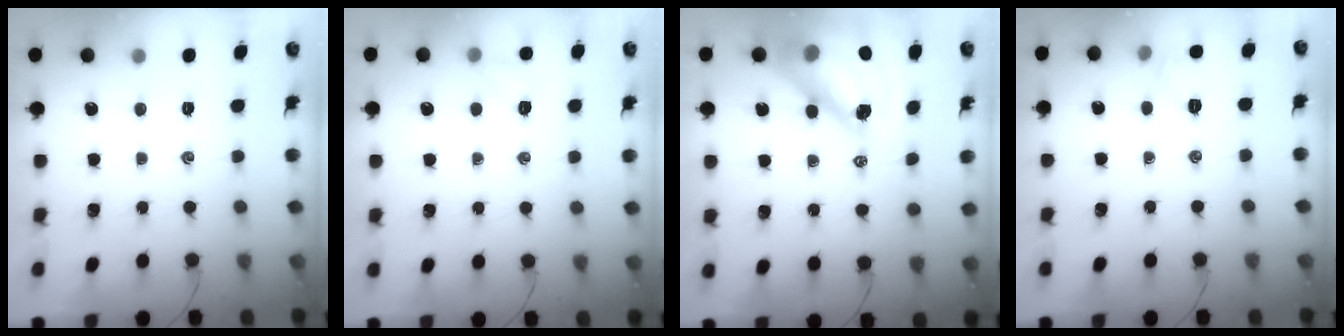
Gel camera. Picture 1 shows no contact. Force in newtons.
{"total": 4.5, "press": 4.4, "slide": 1.2}
{"total": 16.7, "press": 16.0, "slide": 4.8}
{"total": 6.0, "press": 5.8, "slide": 1.6}